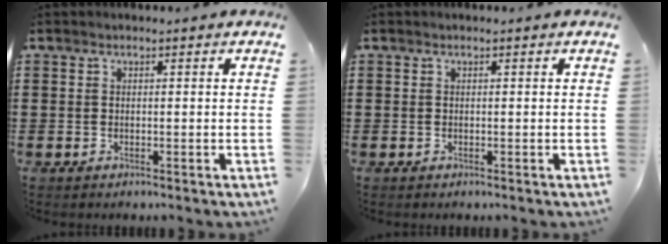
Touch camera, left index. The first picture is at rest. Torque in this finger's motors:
{"motor_torque": [0.00, 0.01, -0.01, 0.00]}